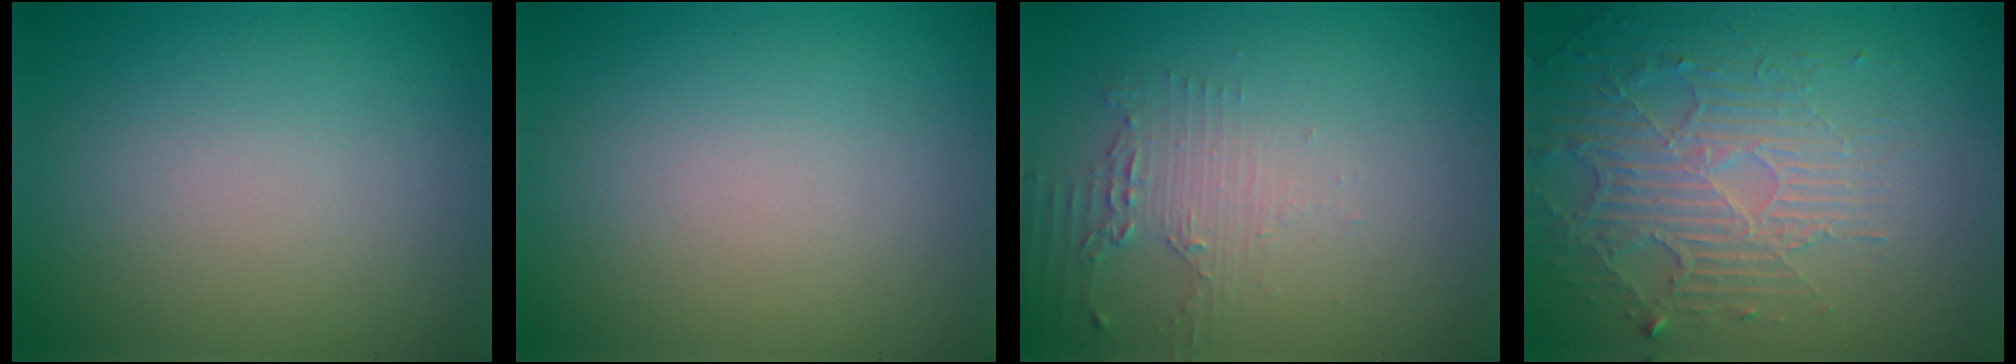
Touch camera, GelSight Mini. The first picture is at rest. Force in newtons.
{"total": 0.0}
{"total": 2.2, "press": 1.8, "slide": 1.2}
{"total": 5.7, "press": 3.4, "slide": 4.6}